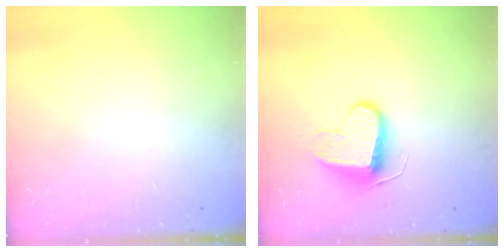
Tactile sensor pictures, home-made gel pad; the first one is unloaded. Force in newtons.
{"total": 9.5, "press": 9.5, "slide": 0.2}